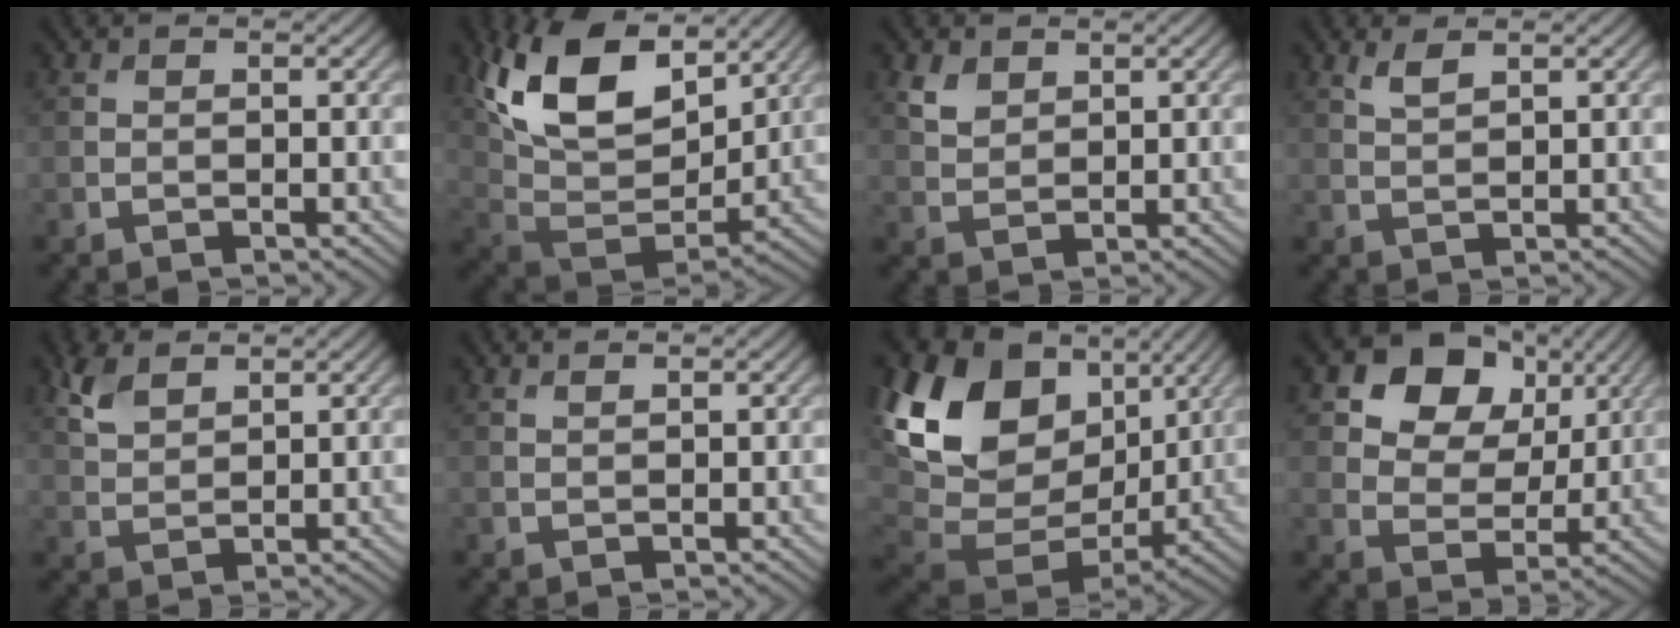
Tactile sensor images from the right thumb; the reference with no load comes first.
{"total": 15.9, "force": [8.3, 8.6, 10.4], "torque": [-0.225, 0.016, 0.146]}
{"total": 2.7, "force": [1.8, 1.6, 1.2], "torque": [-0.034, -0.003, 0.041]}
{"total": 1.9, "force": [1.3, 0.5, 1.3], "torque": [-0.035, 0.000, 0.029]}
{"total": 4.3, "force": [2.8, 2.1, 2.4], "torque": [-0.065, 0.004, 0.065]}
{"total": 0.8, "force": [0.8, 0.1, 0.4], "torque": [-0.007, 0.000, 0.014]}
{"total": 17.4, "force": [5.3, 12.4, 11.0], "torque": [-0.251, 0.001, 0.111]}
{"total": 11.8, "force": [5.9, 8.1, 6.1], "torque": [-0.121, 0.012, 0.094]}